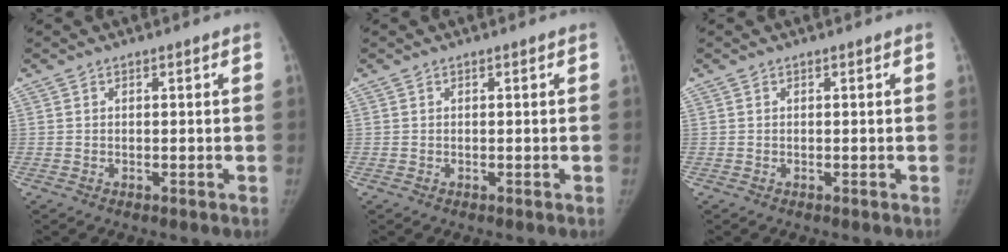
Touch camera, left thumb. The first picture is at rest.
{"total": 0.0}
{"total": 0.0}